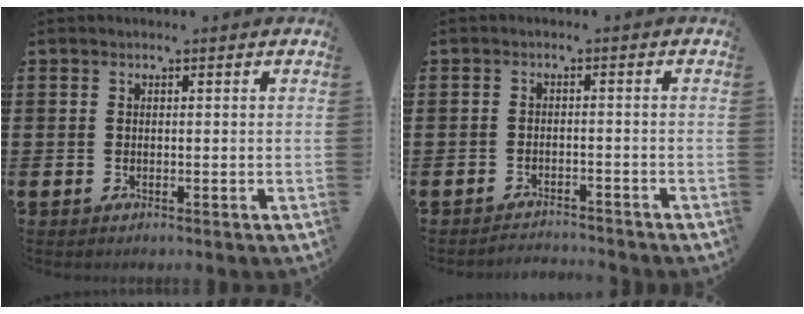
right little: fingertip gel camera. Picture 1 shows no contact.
{"total": 1.8, "force": [-1.8, 0.0, -0.1], "torque": [-0.003, 0.005, -0.038]}